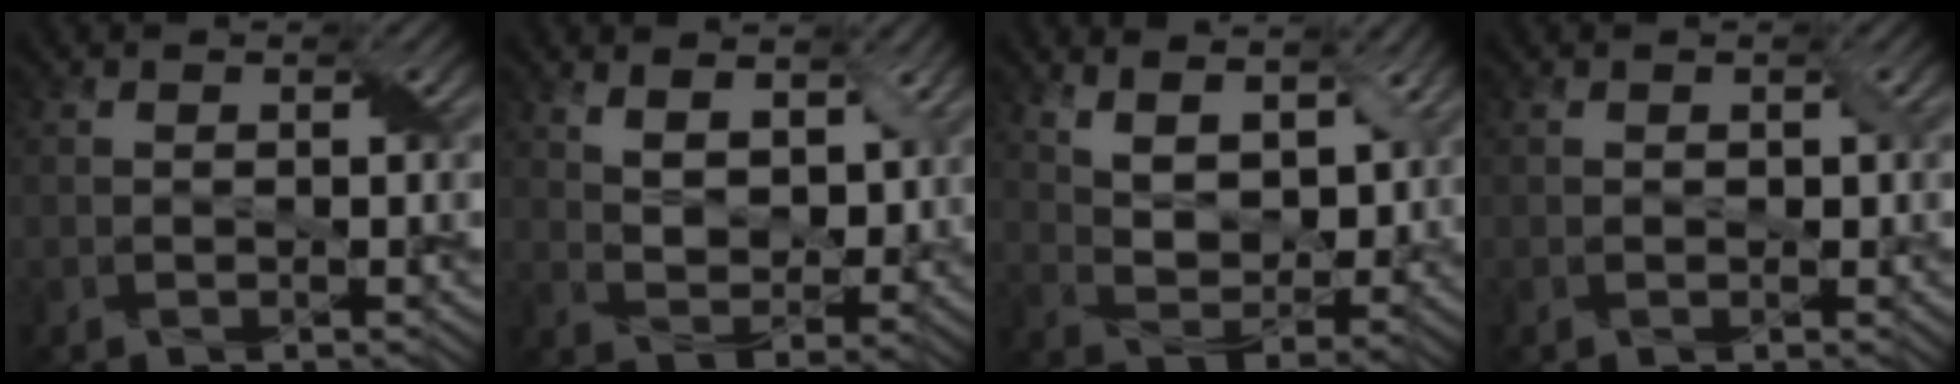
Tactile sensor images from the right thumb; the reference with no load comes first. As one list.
[{"total": 6.4, "force": [3.8, 3.3, 3.9], "torque": [-0.083, -0.010, 0.071]}, {"total": 9.2, "force": [5.5, 4.4, 5.8], "torque": [-0.123, -0.005, 0.098]}, {"total": 0.6, "force": [0.0, 0.6, 0.3], "torque": [-0.005, -0.003, 0.001]}]